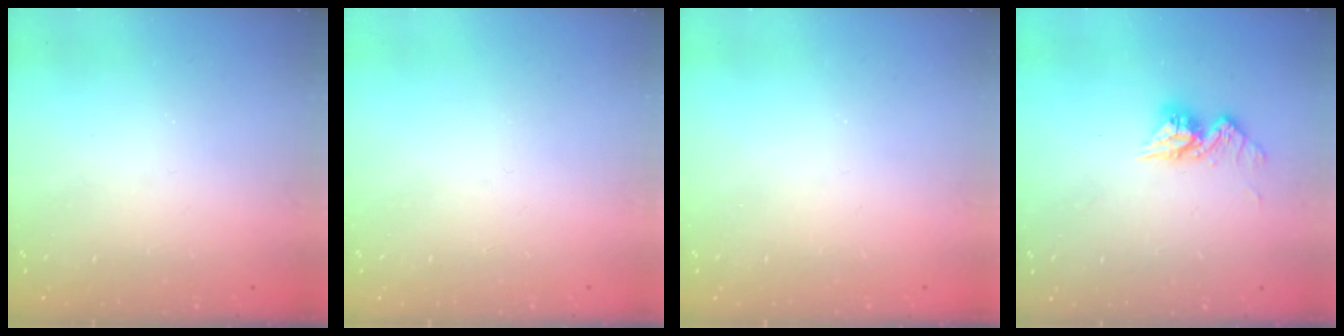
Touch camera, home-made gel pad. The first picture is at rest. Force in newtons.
{"total": 0.0}
{"total": 0.0}
{"total": 10.1, "press": 10.1, "slide": 0.7}